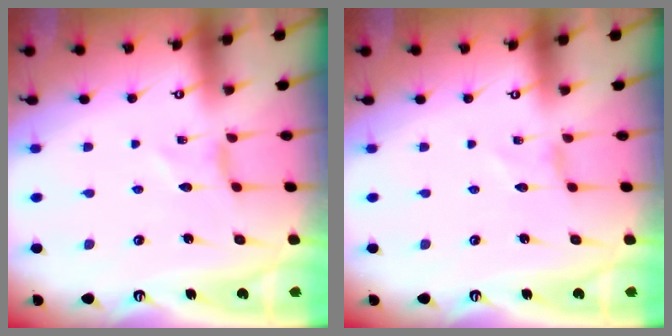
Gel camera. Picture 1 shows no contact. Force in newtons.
{"total": 0.0}